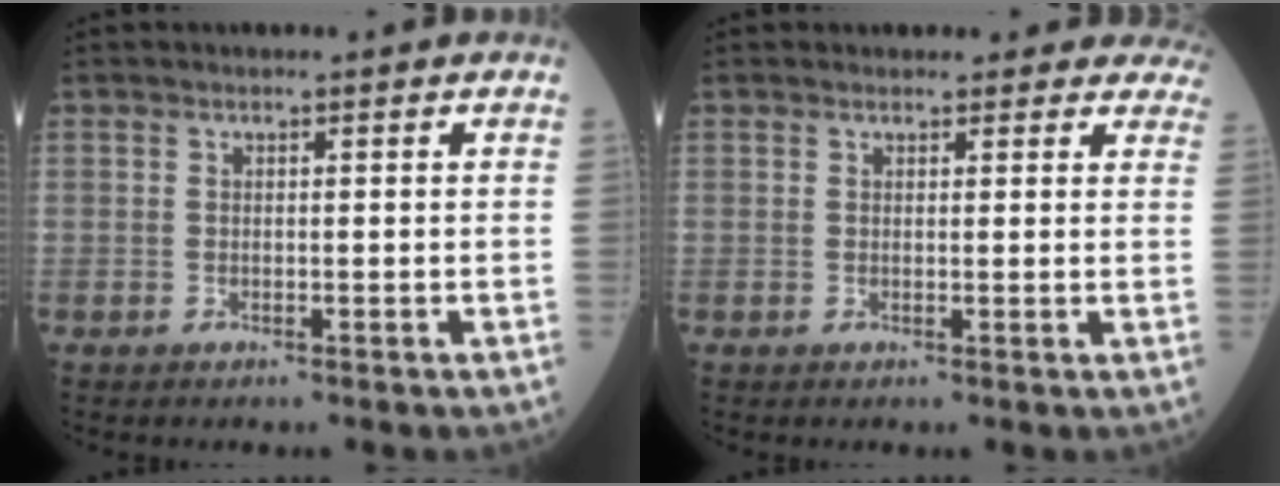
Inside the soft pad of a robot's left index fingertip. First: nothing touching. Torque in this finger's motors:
{"motor_torque": [0.75, -1.39, -0.23, -0.01]}